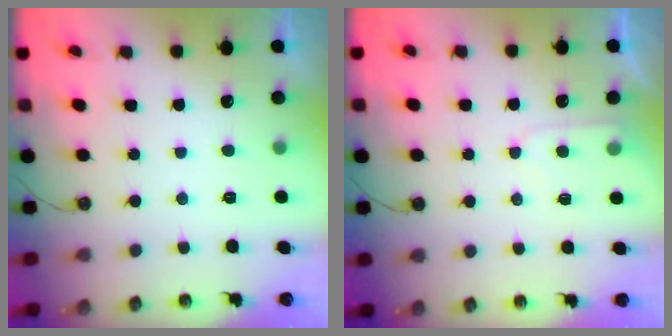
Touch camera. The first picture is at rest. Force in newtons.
{"total": 6.3, "press": 6.3, "slide": 0.7}